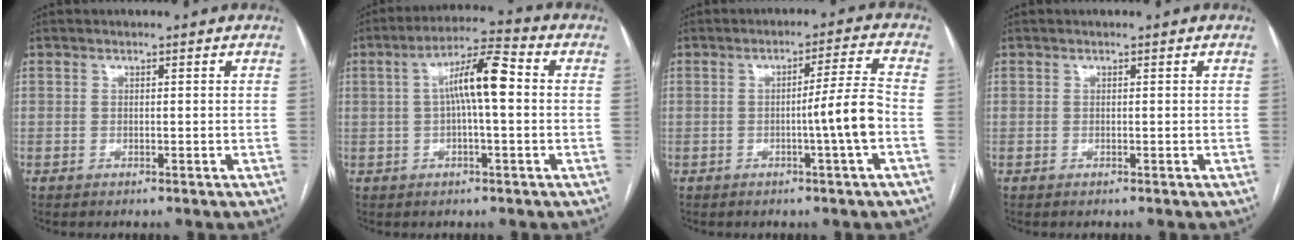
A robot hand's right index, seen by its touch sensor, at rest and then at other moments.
{"total": 9.1, "force": [1.1, 1.5, 8.9], "torque": [-0.161, 0.027, 0.014]}
{"total": 6.6, "force": [-1.6, -1.2, 6.3], "torque": [-0.089, 0.001, -0.026]}
{"total": 0.0}